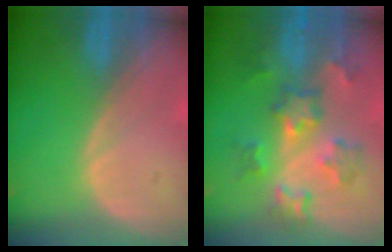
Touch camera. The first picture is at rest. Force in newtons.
{"total": 7.7, "press": 7.6, "slide": 1.2}